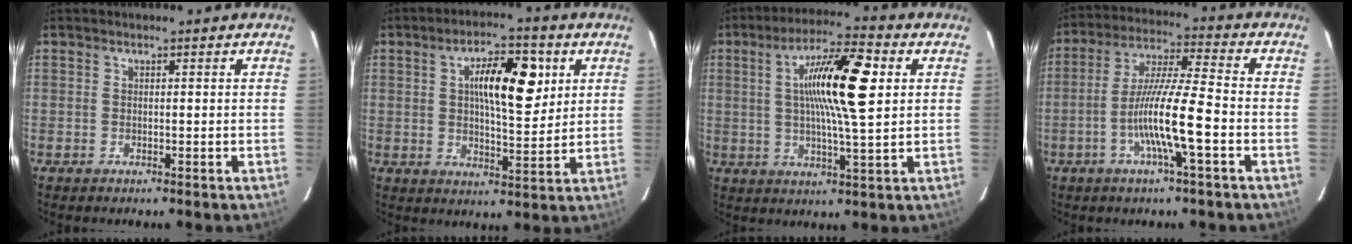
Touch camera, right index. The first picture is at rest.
{"total": 10.8, "force": [3.2, 3.3, 9.8], "torque": [-0.159, 0.015, 0.053]}
{"total": 13.7, "force": [2.8, 1.3, 13.3], "torque": [-0.235, 0.013, 0.043]}
{"total": 11.7, "force": [-3.6, 0.0, 11.1], "torque": [-0.210, -0.002, -0.071]}